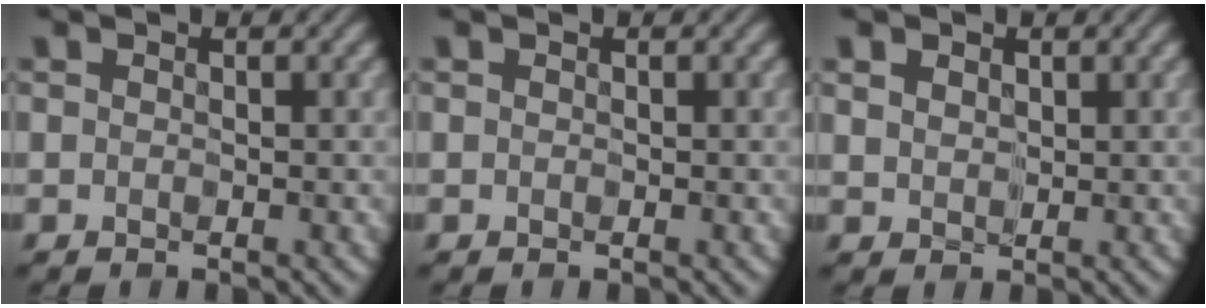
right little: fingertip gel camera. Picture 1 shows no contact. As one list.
[{"total": 0.0}, {"total": 1.6, "force": [0.8, 1.2, 0.7], "torque": [-0.021, -0.001, 0.016]}]